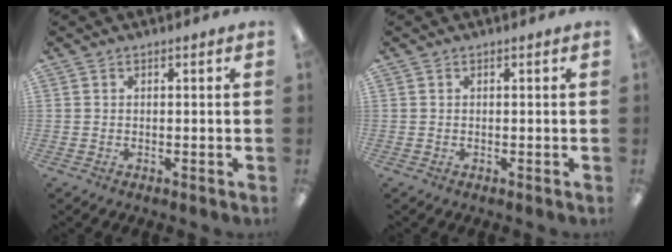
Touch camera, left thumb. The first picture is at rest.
{"total": 0.0}